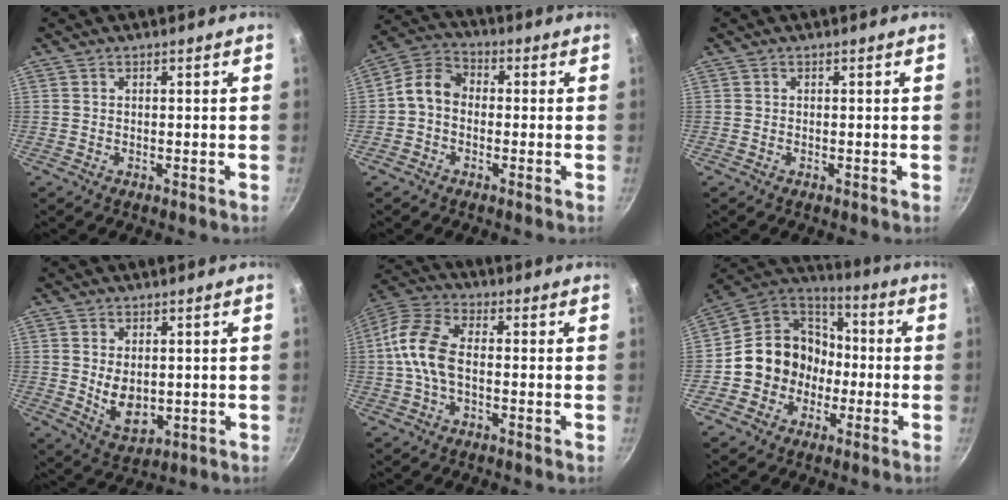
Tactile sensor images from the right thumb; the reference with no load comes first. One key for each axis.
{"total": 7.1, "fx": -0.8, "fy": 5.5, "fz": 4.4, "tx": -0.065, "ty": 0.027, "tz": -0.037}
{"total": 0.0}
{"total": 7.3, "fx": 0.5, "fy": 4.7, "fz": 5.6, "tx": -0.085, "ty": -0.019, "tz": 0.024}
{"total": 10.6, "fx": -0.6, "fy": 5.9, "fz": 8.8, "tx": -0.173, "ty": 0.032, "tz": -0.028}
{"total": 14.7, "fx": -2.6, "fy": 13.1, "fz": 6.0, "tx": -0.060, "ty": 0.049, "tz": -0.053}